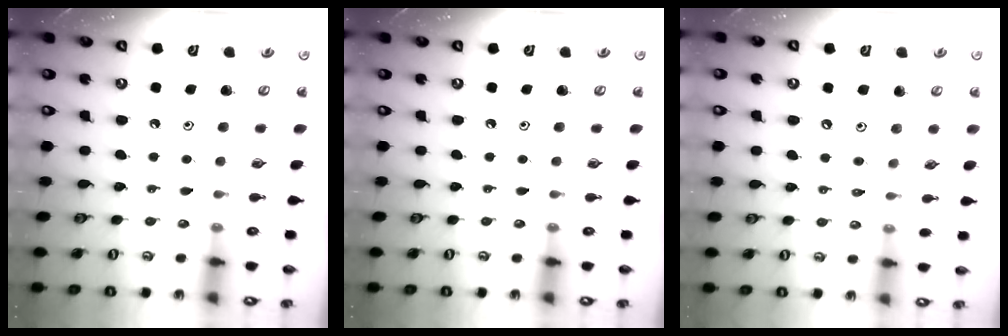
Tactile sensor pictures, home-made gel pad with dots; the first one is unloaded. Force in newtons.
{"total": 0.0}
{"total": 4.1, "press": 4.0, "slide": 0.5}